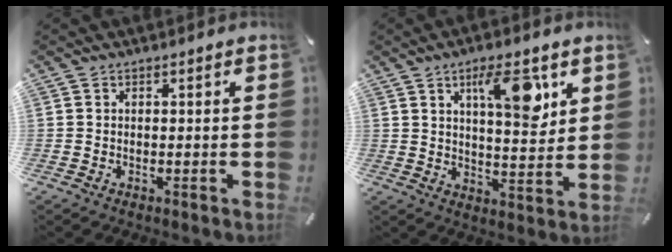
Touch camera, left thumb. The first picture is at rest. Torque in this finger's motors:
{"motor_torque": [1.61, 2.34, 1.09, -1.09, 0.44]}